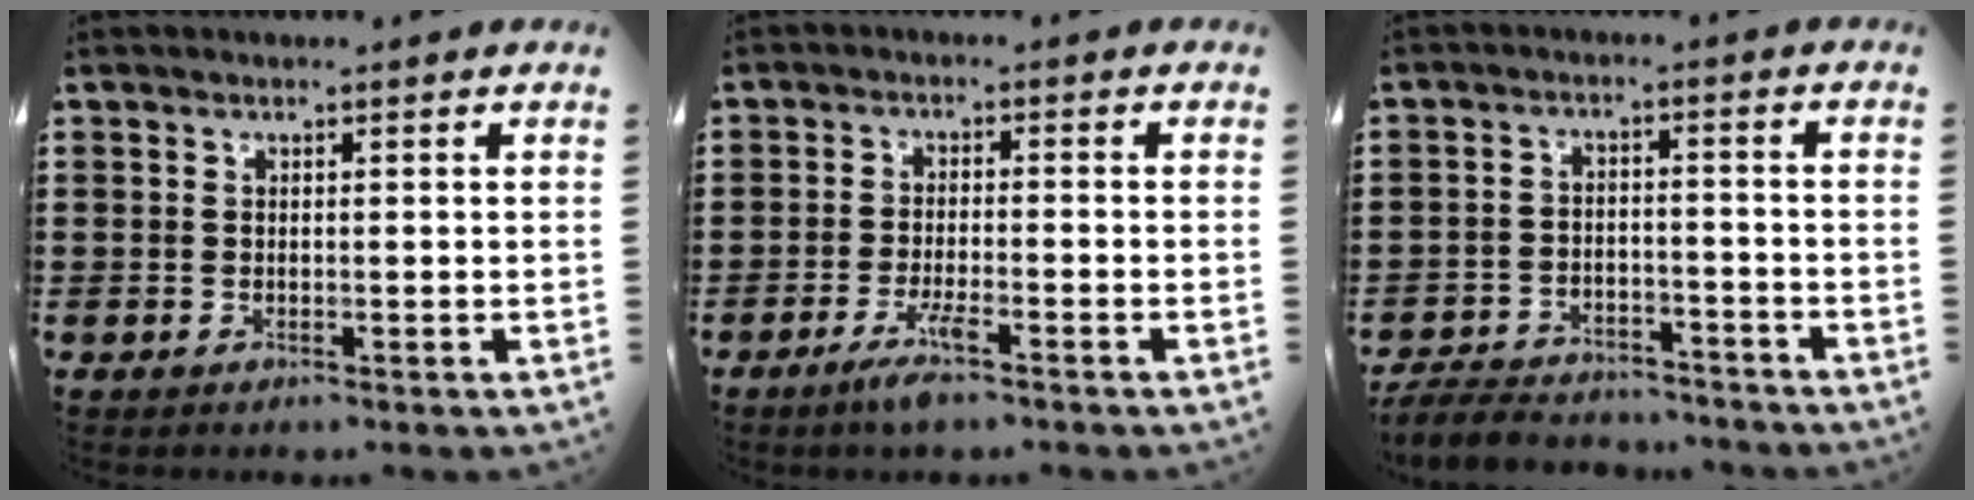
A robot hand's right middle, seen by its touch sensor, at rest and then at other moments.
{"total": 4.1, "force": [-2.5, 0.4, 3.2], "torque": [-0.066, -0.006, -0.046]}
{"total": 5.3, "force": [-5.1, 1.1, 0.8], "torque": [-0.023, 0.006, -0.105]}